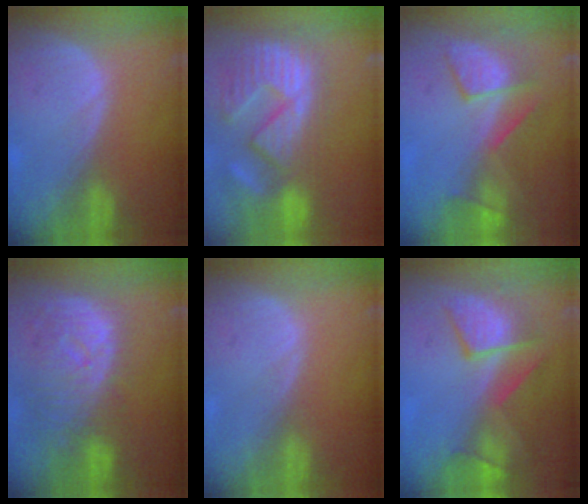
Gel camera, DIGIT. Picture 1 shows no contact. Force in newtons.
{"total": 13.8, "press": 12.2, "slide": 6.4}
{"total": 7.8, "press": 7.5, "slide": 1.8}
{"total": 10.9, "press": 9.7, "slide": 4.8}
{"total": 0.0}
{"total": 9.8, "press": 8.5, "slide": 4.8}